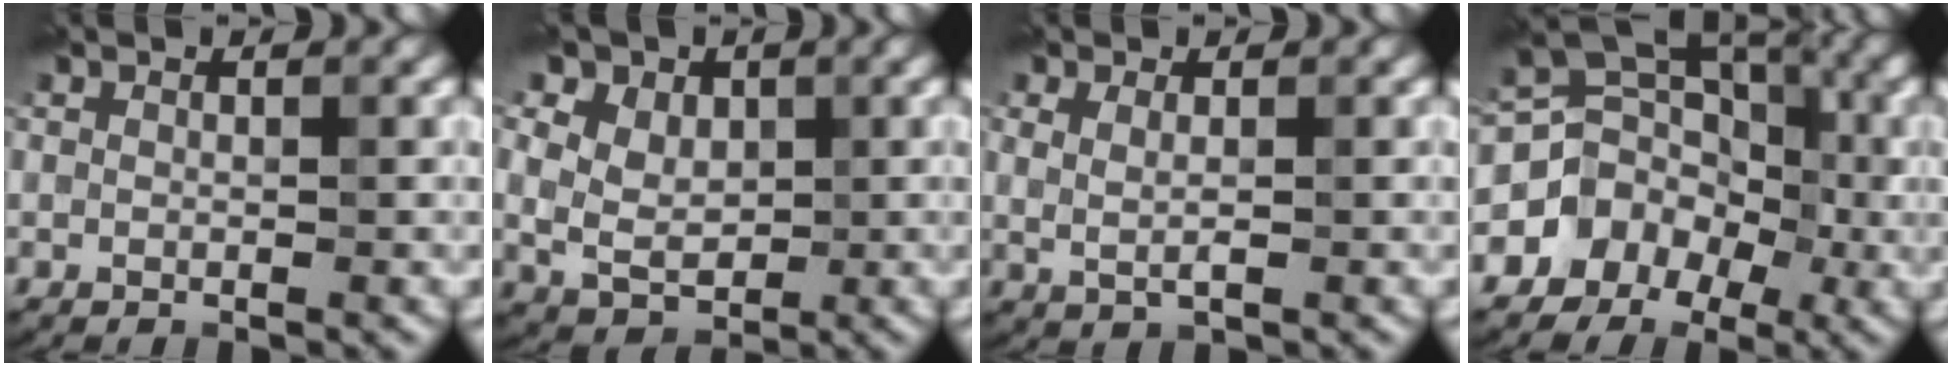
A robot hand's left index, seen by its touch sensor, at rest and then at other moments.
{"total": 12.1, "force": [5.8, 8.4, 6.5], "torque": [-0.130, 0.046, 0.079]}
{"total": 1.7, "force": [0.4, 0.8, 1.5], "torque": [-0.035, 0.002, 0.012]}
{"total": 7.8, "force": [-2.2, 6.6, 3.4], "torque": [-0.025, 0.014, -0.054]}